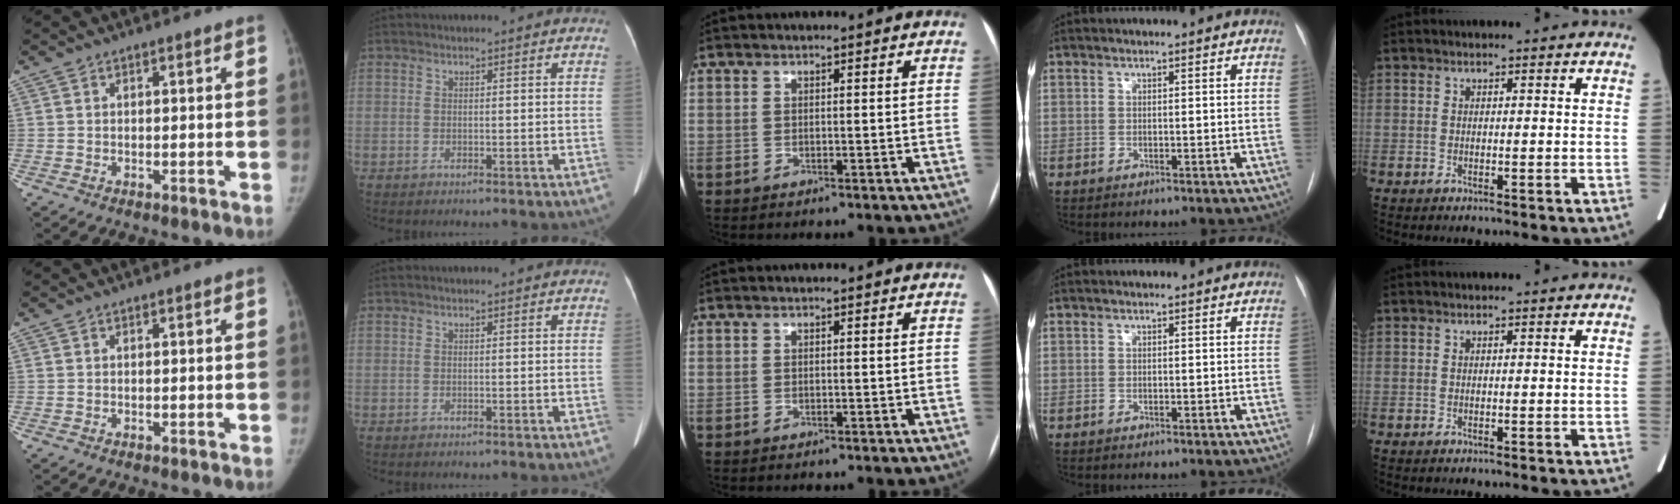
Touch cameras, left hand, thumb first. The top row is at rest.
{}